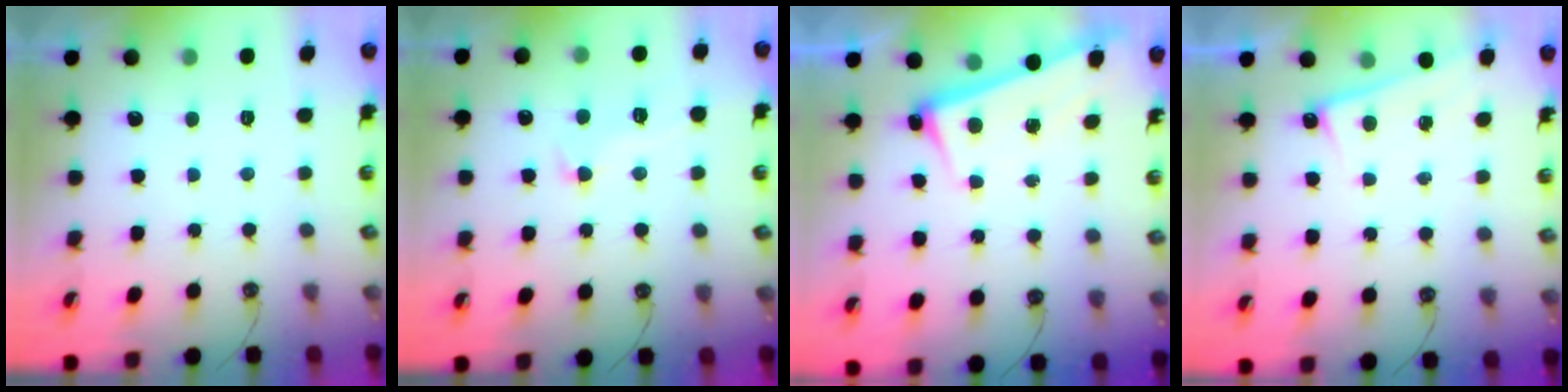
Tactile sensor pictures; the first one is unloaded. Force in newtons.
{"total": 1.7, "press": 1.4, "slide": 0.9}
{"total": 2.8, "press": 2.7, "slide": 0.8}
{"total": 1.8, "press": 1.8, "slide": 0.3}